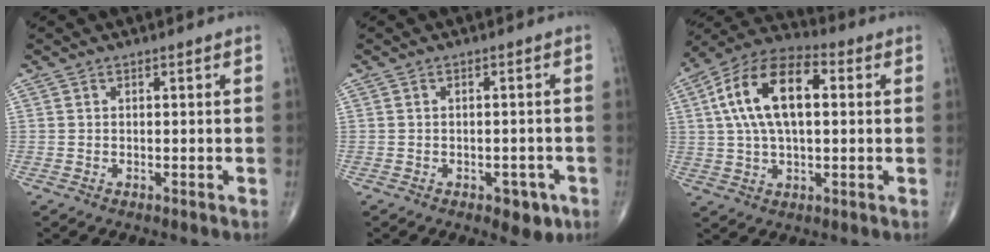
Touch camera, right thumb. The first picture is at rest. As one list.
[{"total": 4.5, "force": [-2.2, 2.6, 3.0], "torque": [-0.017, 0.009, -0.024]}, {"total": 16.5, "force": [3.2, 8.5, 13.8], "torque": [-0.255, 0.026, 0.049]}]